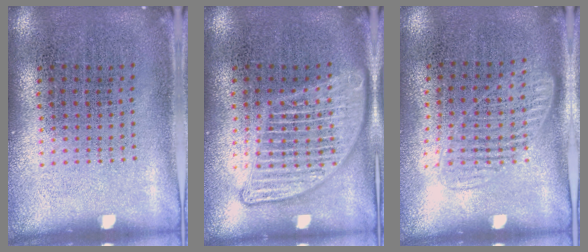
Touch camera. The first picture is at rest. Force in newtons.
{"total": 2.9, "press": 2.9, "slide": 0.3}
{"total": 1.2, "press": 1.0, "slide": 0.6}